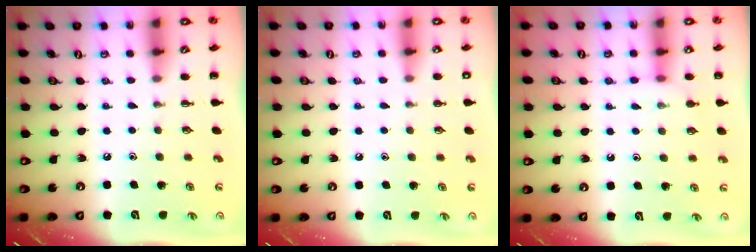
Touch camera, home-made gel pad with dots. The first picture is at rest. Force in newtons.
{"total": 2.1, "press": 2.0, "slide": 0.6}
{"total": 5.5, "press": 5.3, "slide": 1.4}